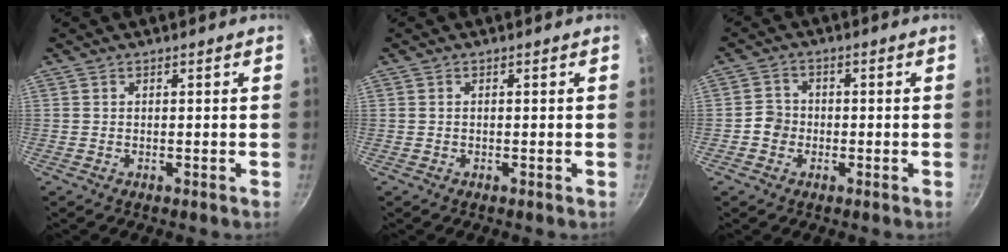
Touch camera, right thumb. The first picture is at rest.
{"total": 0.0}
{"total": 3.6, "force": [-1.1, 3.3, 1.1], "torque": [0.002, 0.017, -0.025]}